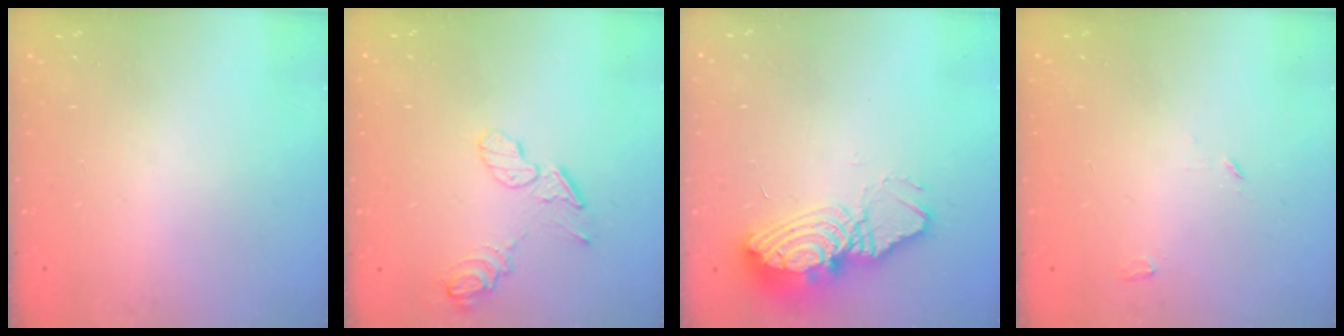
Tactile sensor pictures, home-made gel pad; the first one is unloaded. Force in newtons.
{"total": 14.0, "press": 10.1, "slide": 9.7}
{"total": 13.0, "press": 13.0, "slide": 1.1}
{"total": 2.8, "press": 2.8, "slide": 0.2}